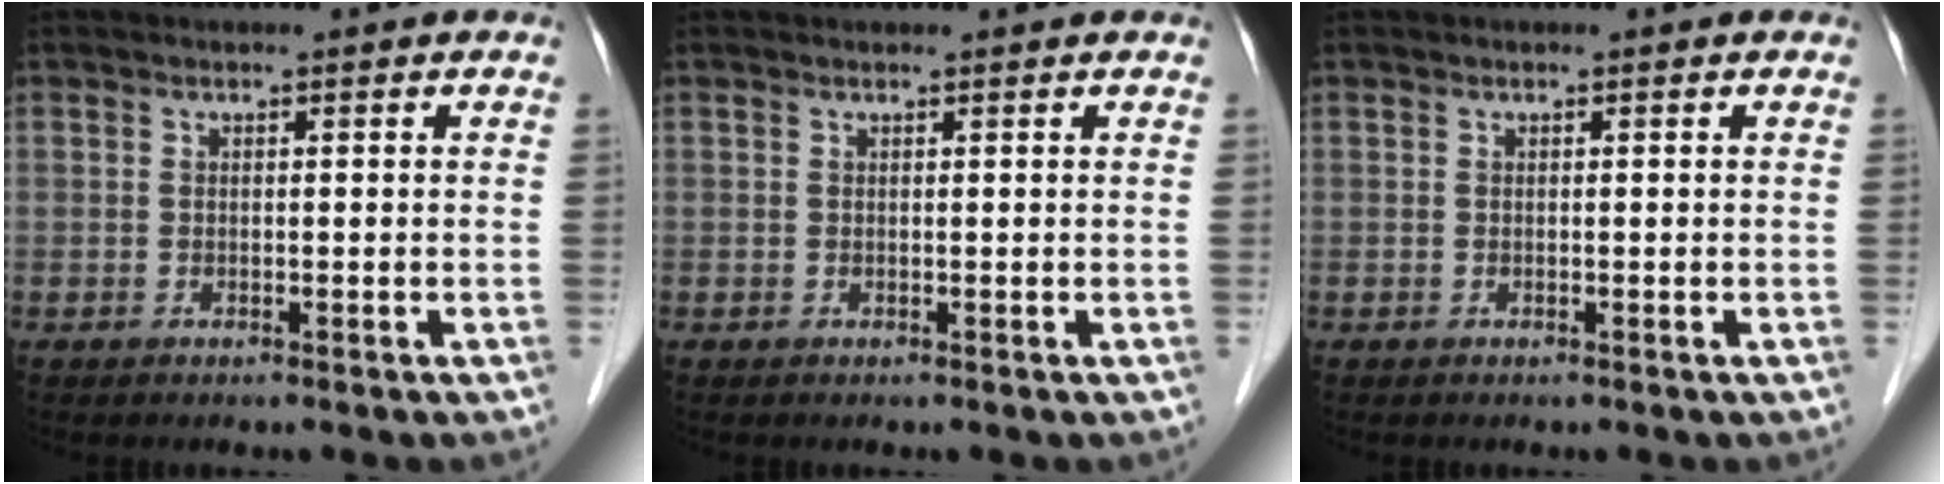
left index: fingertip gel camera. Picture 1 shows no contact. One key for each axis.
{"total": 1.0, "fx": 0.9, "fy": 0.0, "fz": 0.3, "tx": -0.007, "ty": 0.009, "tz": 0.011}
{"total": 0.0}